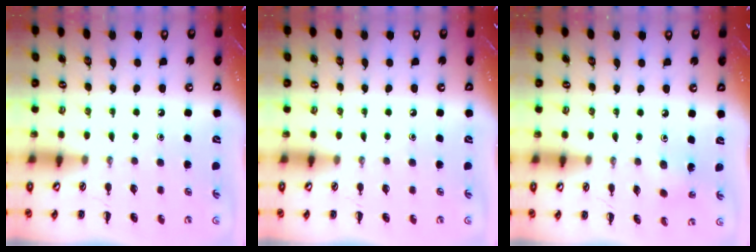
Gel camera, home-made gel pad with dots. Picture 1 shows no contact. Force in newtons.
{"total": 0.0}
{"total": 1.8, "press": 1.7, "slide": 0.7}